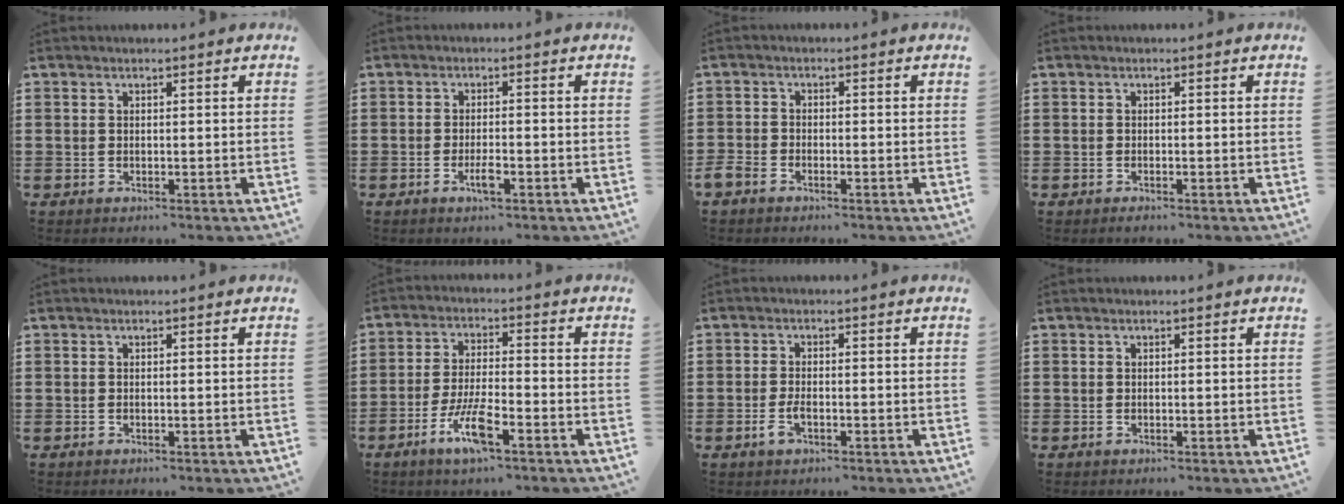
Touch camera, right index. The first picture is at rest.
{"total": 2.9, "force": [-1.4, 0.7, 2.5], "torque": [-0.049, -0.001, -0.026]}
{"total": 2.1, "force": [-1.8, 0.9, 0.7], "torque": [-0.029, 0.000, -0.040]}
{"total": 0.6, "force": [-0.5, 0.1, 0.2], "torque": [-0.007, -0.003, -0.010]}
{"total": 0.0}
{"total": 7.3, "force": [-4.0, 1.6, 5.8], "torque": [-0.133, -0.010, -0.077]}
{"total": 2.8, "force": [-1.2, 1.0, 2.2], "torque": [-0.055, -0.004, -0.025]}
{"total": 0.0}